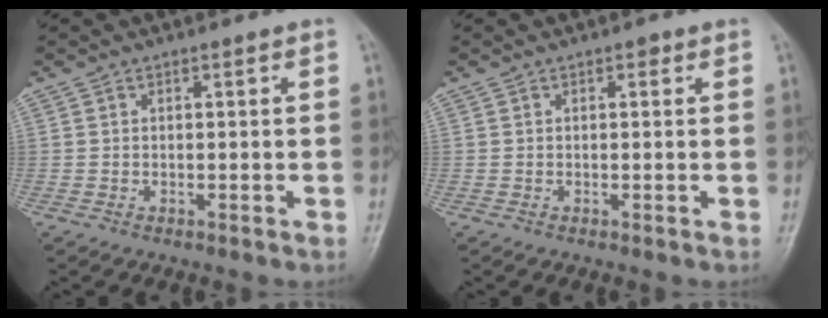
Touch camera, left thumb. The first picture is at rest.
{"total": 0.9, "force": [0.4, 0.6, 0.5], "torque": [0.001, 0.001, 0.002]}